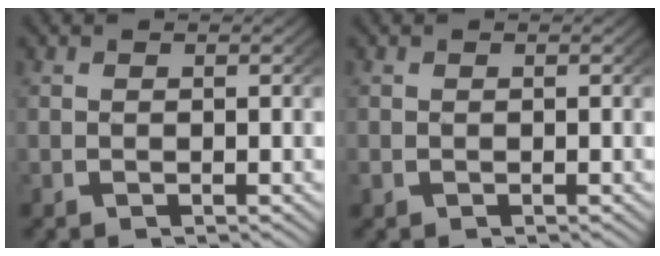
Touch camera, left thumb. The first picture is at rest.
{"total": 0.5, "force": [-0.2, 0.5, 0.1], "torque": [-0.007, -0.005, -0.002]}